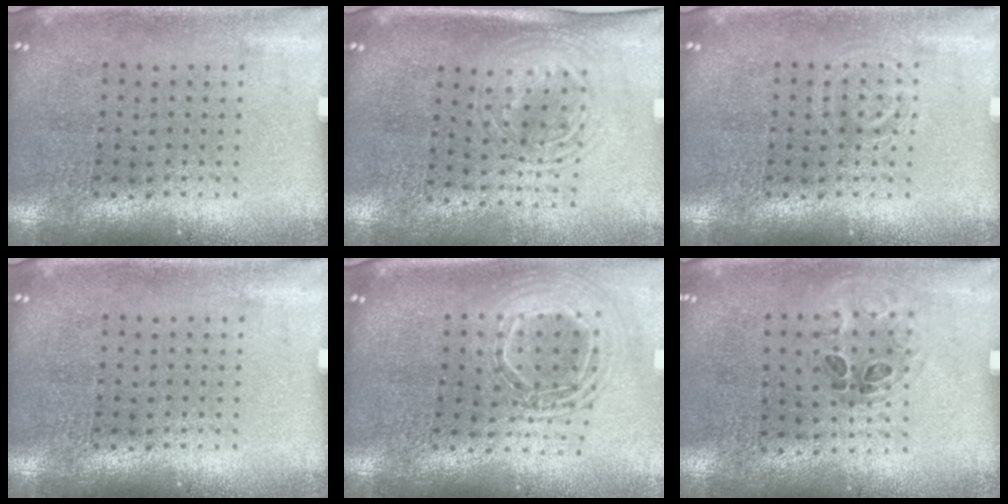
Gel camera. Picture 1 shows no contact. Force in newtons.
{"total": 1.6, "press": 1.4, "slide": 0.9}
{"total": 1.0, "press": 0.9, "slide": 0.3}
{"total": 0.0}
{"total": 1.9, "press": 1.5, "slide": 1.2}
{"total": 1.1, "press": 0.7, "slide": 0.8}